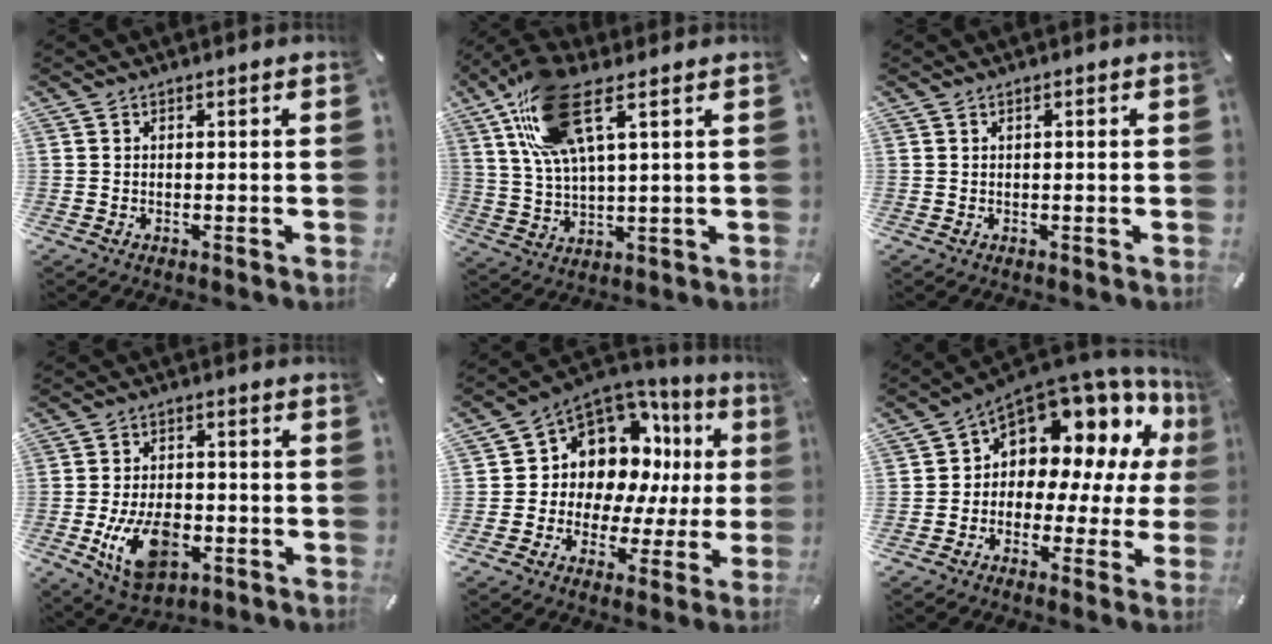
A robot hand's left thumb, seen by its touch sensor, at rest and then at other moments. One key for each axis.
{"total": 16.1, "fx": 8.0, "fy": 5.9, "fz": 12.6, "tx": -0.259, "ty": -0.007, "tz": 0.144}
{"total": 0.7, "fx": 0.1, "fy": 0.1, "fz": 0.6, "tx": -0.012, "ty": 0.001, "tz": 0.002}
{"total": 12.6, "fx": -3.8, "fy": 7.7, "fz": 9.2, "tx": -0.169, "ty": 0.002, "tz": -0.064}
{"total": 10.7, "fx": 5.0, "fy": 8.8, "fz": 3.4, "tx": -0.061, "ty": -0.065, "tz": 0.099}
{"total": 11.7, "fx": 6.0, "fy": 7.6, "fz": 6.4, "tx": -0.095, "ty": -0.069, "tz": 0.099}